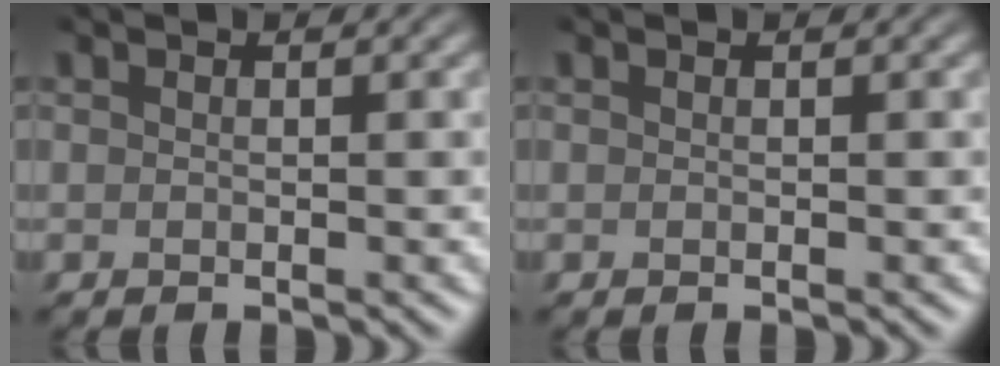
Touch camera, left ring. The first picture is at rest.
{"total": 0.0}